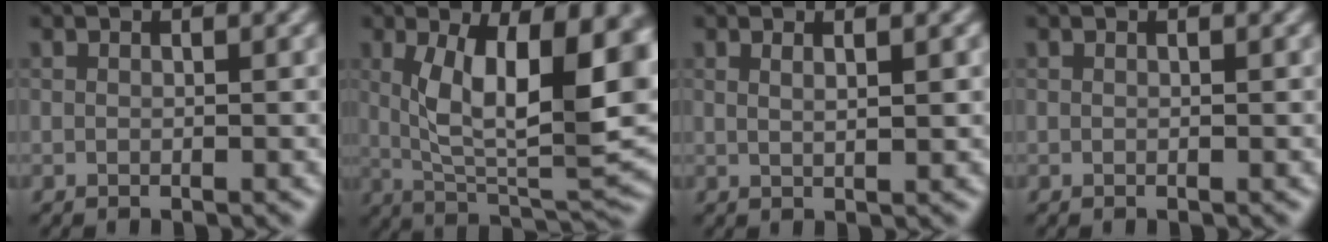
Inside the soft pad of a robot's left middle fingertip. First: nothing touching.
{"total": 12.1, "force": [1.9, 4.3, 11.2], "torque": [-0.167, -0.003, 0.036]}
{"total": 1.1, "force": [0.4, 0.3, 1.0], "torque": [-0.011, 0.003, 0.008]}
{"total": 0.0}